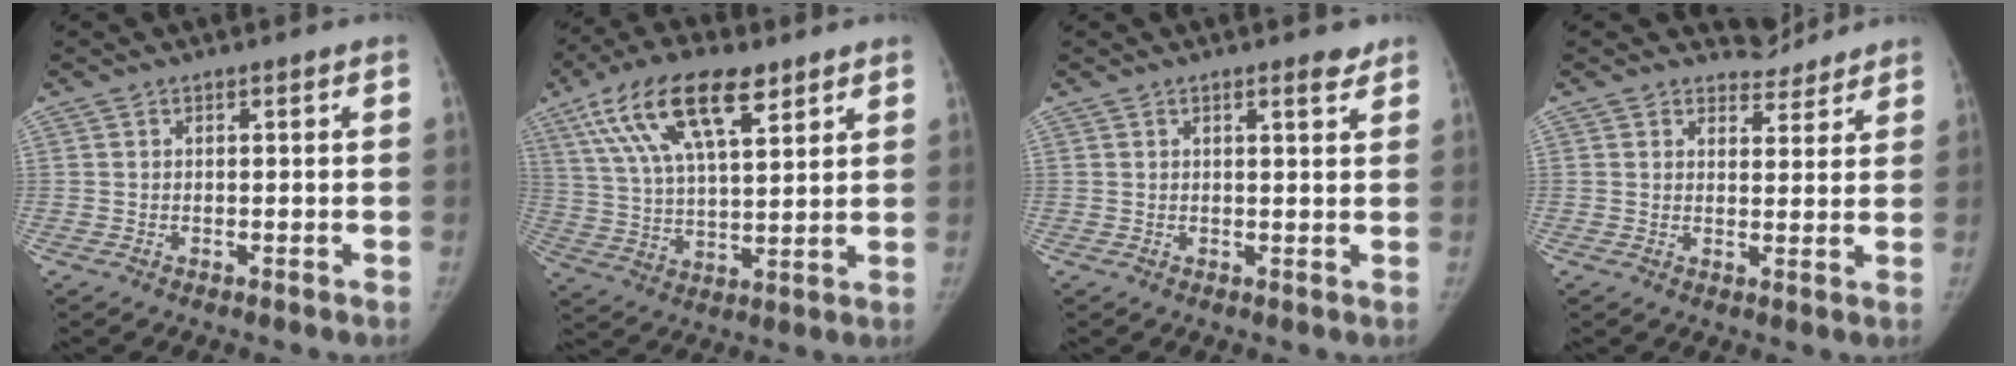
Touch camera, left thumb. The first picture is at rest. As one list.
[{"total": 17.8, "force": [9.4, 7.2, 13.3], "torque": [-0.229, -0.011, 0.173]}, {"total": 2.6, "force": [1.8, 0.7, 1.7], "torque": [-0.016, -0.011, 0.023]}, {"total": 4.1, "force": [3.7, 1.6, -0.7], "torque": [0.031, -0.035, 0.048]}]